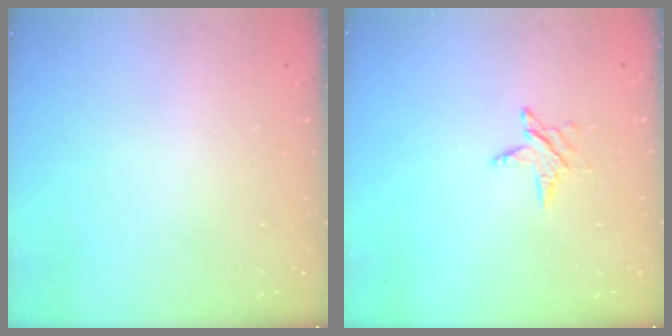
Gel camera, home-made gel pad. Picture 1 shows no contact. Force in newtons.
{"total": 4.5, "press": 4.5, "slide": 0.4}